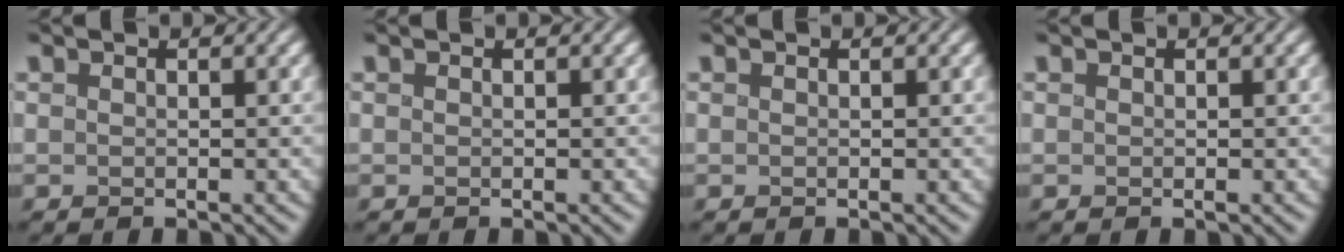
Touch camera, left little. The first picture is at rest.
{"total": 0.0}
{"total": 0.0}
{"total": 0.0}